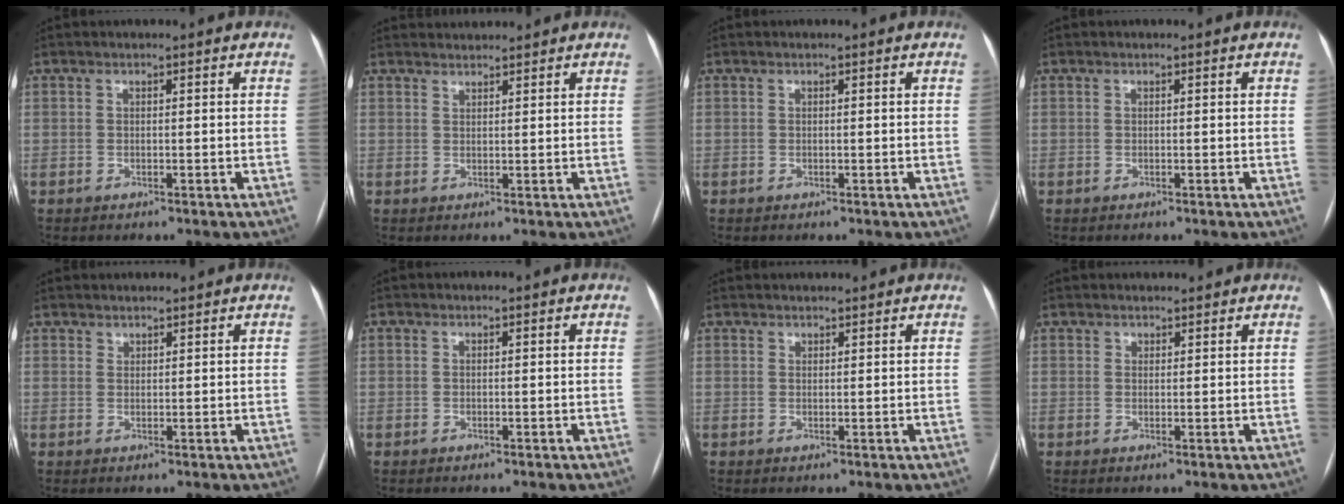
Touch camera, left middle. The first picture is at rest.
{"total": 2.7, "force": [2.7, 0.4, 0.0], "torque": [-0.002, 0.019, 0.046]}
{"total": 0.0}
{"total": 0.0}
{"total": 2.0, "force": [1.9, 0.6, 0.2], "torque": [0.001, 0.015, 0.032]}
{"total": 0.0}
{"total": 2.7, "force": [2.6, 0.6, 0.5], "torque": [-0.003, 0.021, 0.039]}
{"total": 2.9, "force": [2.8, 0.7, 0.5], "torque": [-0.002, 0.026, 0.043]}